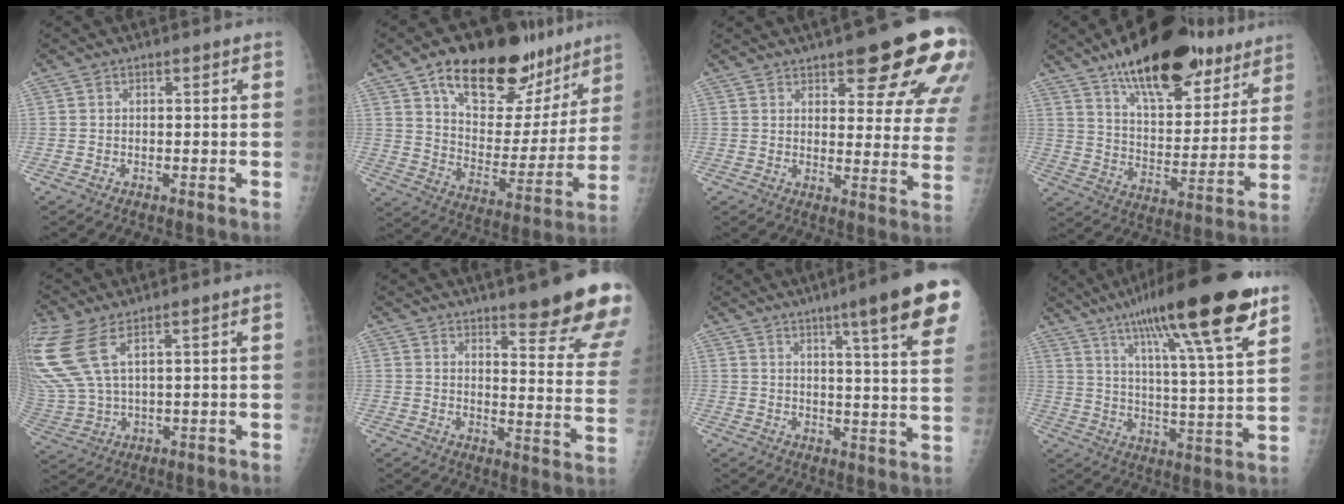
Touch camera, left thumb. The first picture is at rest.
{"total": 25.6, "force": [16.6, 12.9, 14.7], "torque": [-0.164, -0.061, 0.259]}
{"total": 19.5, "force": [11.1, 5.7, 14.9], "torque": [-0.153, -0.042, 0.135]}
{"total": 24.5, "force": [16.4, 10.3, 14.9], "torque": [-0.178, -0.063, 0.253]}
{"total": 13.7, "force": [6.6, 5.2, 10.8], "torque": [-0.291, -0.016, 0.145]}
{"total": 18.7, "force": [13.0, 3.3, 12.9], "torque": [-0.139, -0.076, 0.165]}
{"total": 17.8, "force": [10.4, 1.3, 14.4], "torque": [-0.174, -0.040, 0.124]}
{"total": 23.6, "force": [14.6, 2.9, 18.4], "torque": [-0.281, -0.035, 0.227]}